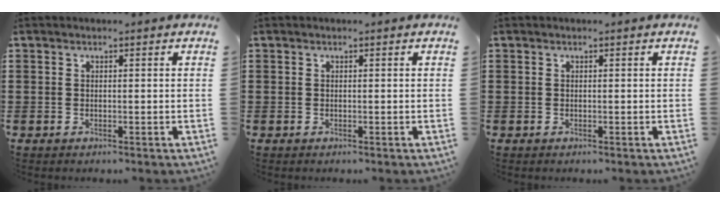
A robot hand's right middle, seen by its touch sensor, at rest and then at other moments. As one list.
[{"total": 0.0}, {"total": 0.0}]